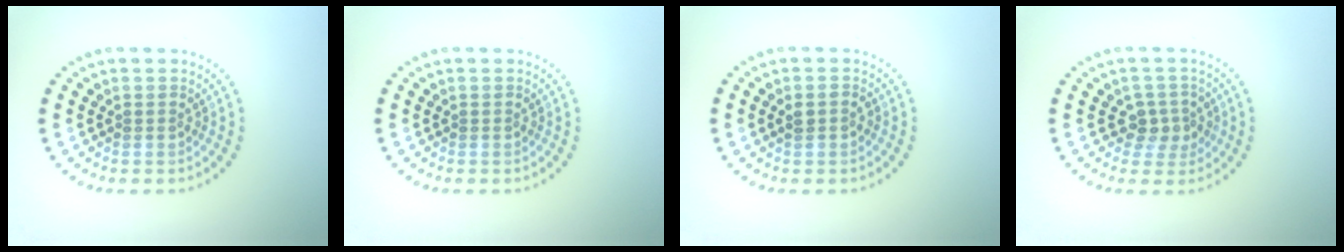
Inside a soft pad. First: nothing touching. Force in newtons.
{"total": 0.0}
{"total": 1.3, "press": 1.3, "slide": 0.2}
{"total": 2.4, "press": 2.2, "slide": 1.1}